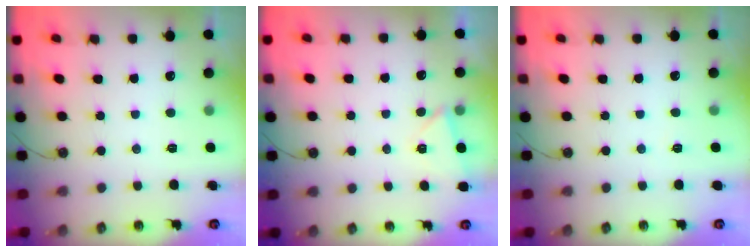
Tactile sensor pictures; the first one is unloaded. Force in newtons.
{"total": 2.4, "press": 2.0, "slide": 1.2}
{"total": 3.4, "press": 2.7, "slide": 2.1}